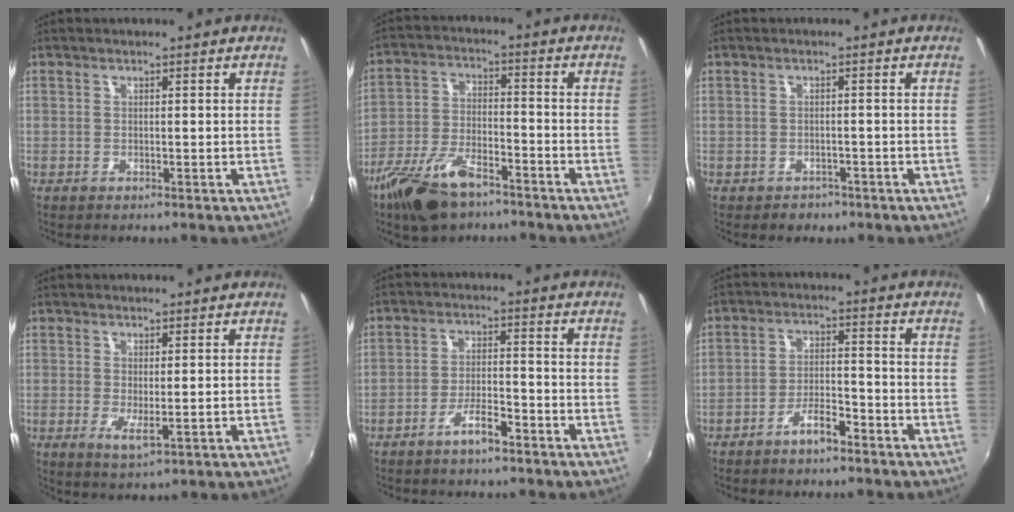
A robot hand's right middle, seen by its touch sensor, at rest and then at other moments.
{"total": 13.8, "force": [-9.8, 4.8, 8.4], "torque": [-0.184, -0.020, -0.187]}
{"total": 2.5, "force": [-1.5, 1.9, 0.6], "torque": [-0.016, -0.003, -0.019]}
{"total": 2.8, "force": [-0.3, 0.6, 2.8], "torque": [-0.051, -0.012, -0.004]}
{"total": 4.7, "force": [-3.7, 1.0, 2.8], "torque": [-0.067, 0.005, -0.064]}
{"total": 5.1, "force": [-4.0, 1.2, 2.8], "torque": [-0.067, 0.008, -0.069]}